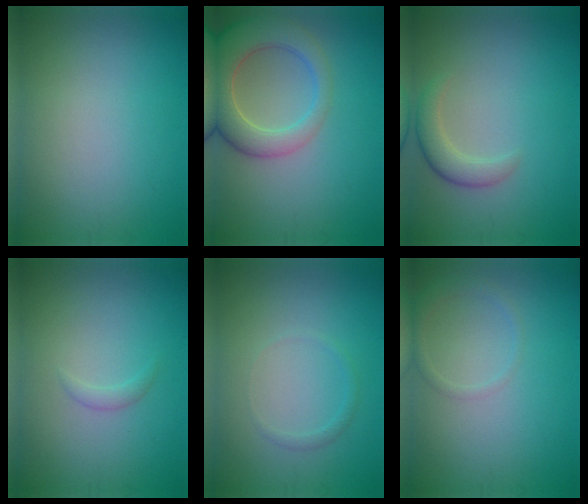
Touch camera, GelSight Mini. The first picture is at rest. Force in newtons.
{"total": 6.8, "press": 6.8, "slide": 0.6}
{"total": 2.5, "press": 2.5, "slide": 0.2}
{"total": 0.8, "press": 0.8, "slide": 0.1}
{"total": 0.8, "press": 0.8, "slide": 0.1}
{"total": 1.4, "press": 1.4, "slide": 0.1}